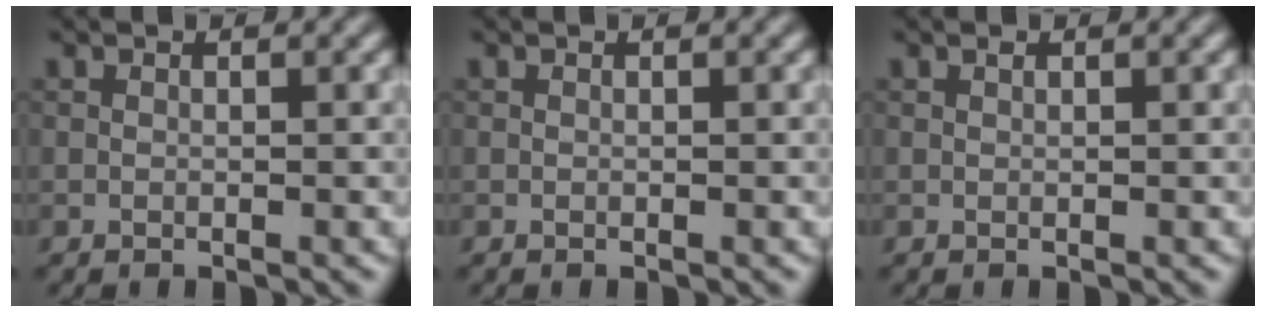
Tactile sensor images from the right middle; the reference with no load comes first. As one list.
[{"total": 0.0}, {"total": 0.0}]